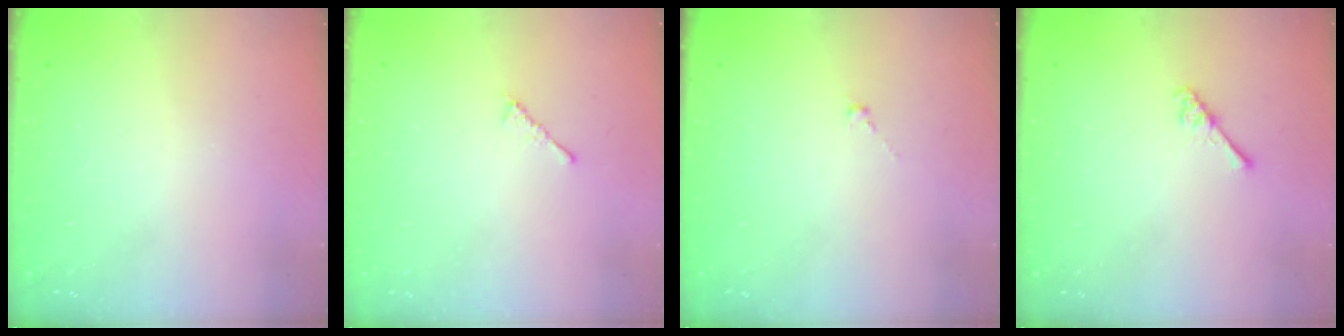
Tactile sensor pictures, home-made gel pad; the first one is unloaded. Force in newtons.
{"total": 2.3, "press": 2.2, "slide": 0.6}
{"total": 0.5, "press": 0.3, "slide": 0.4}
{"total": 2.9, "press": 2.9, "slide": 0.4}